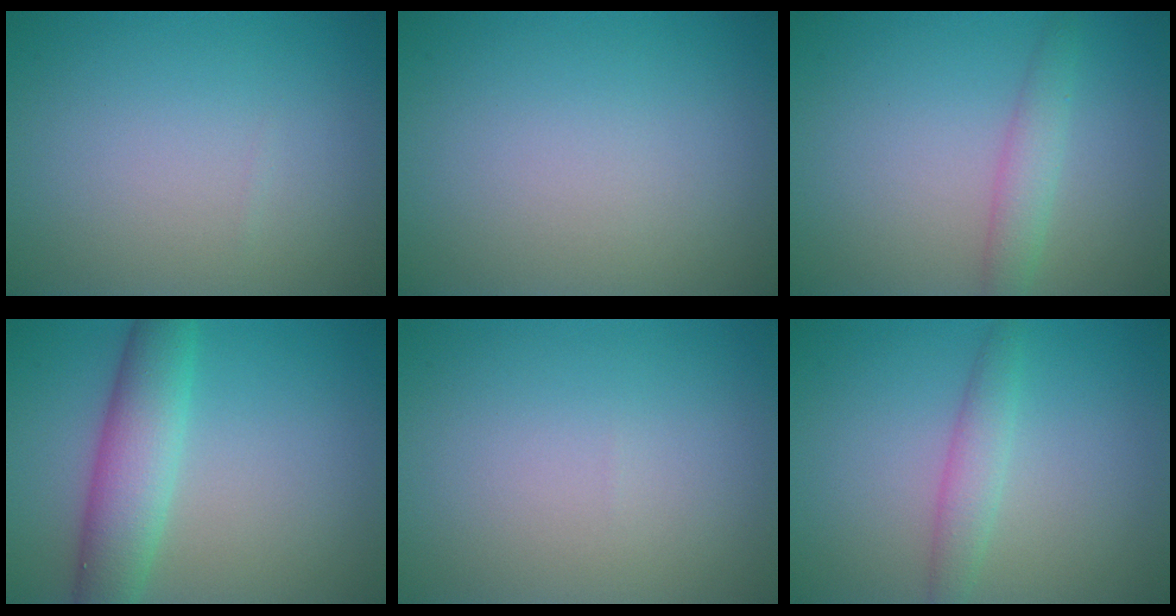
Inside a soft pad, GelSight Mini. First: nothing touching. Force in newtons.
{"total": 0.0}
{"total": 2.2, "press": 2.2, "slide": 0.1}
{"total": 5.6, "press": 5.6, "slide": 0.2}
{"total": 0.0}
{"total": 2.2, "press": 2.2, "slide": 0.2}